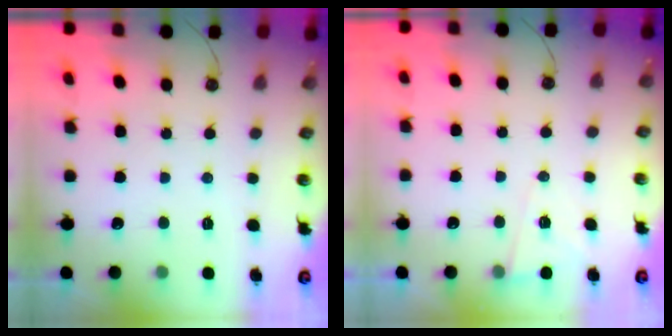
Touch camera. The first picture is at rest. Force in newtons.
{"total": 5.9, "press": 5.2, "slide": 2.8}